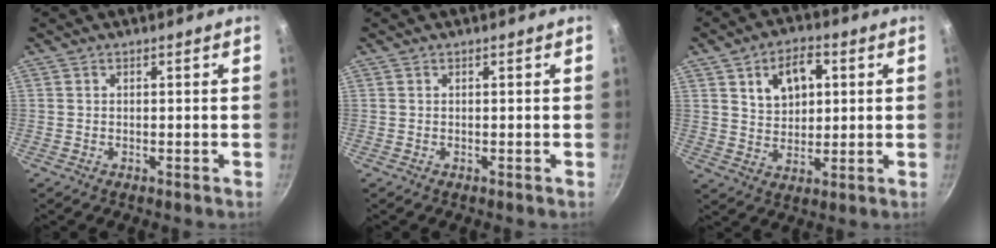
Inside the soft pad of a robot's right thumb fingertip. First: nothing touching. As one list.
[{"total": 0.0}, {"total": 9.7, "force": [3.1, 6.7, 6.4], "torque": [-0.077, -0.003, 0.054]}]